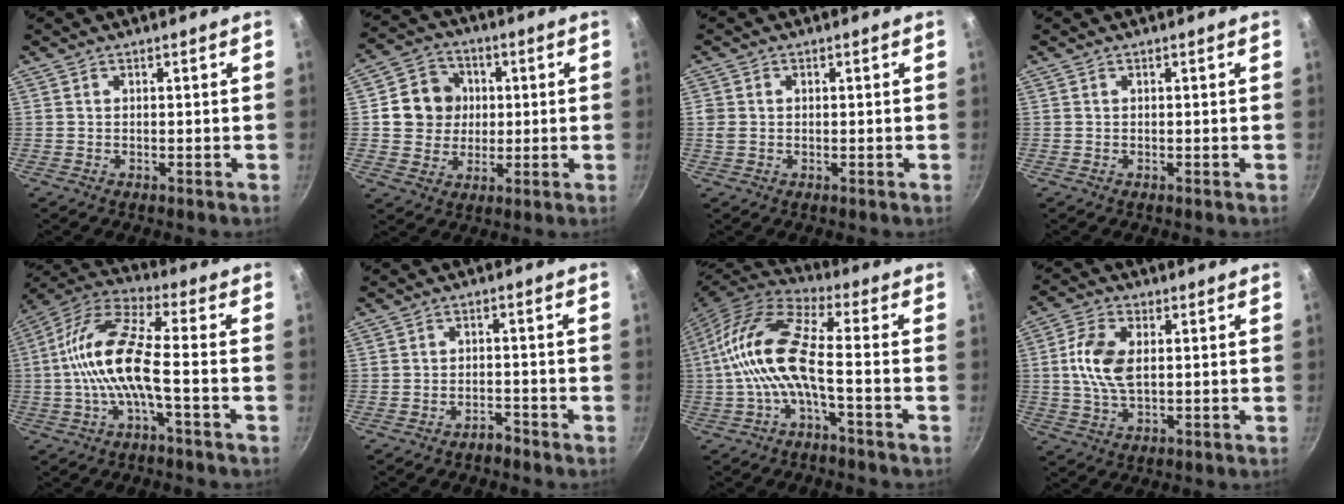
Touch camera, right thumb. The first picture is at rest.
{"total": 10.2, "force": [1.3, 9.4, 3.8], "torque": [-0.027, 0.012, 0.017]}
{"total": 2.2, "force": [0.0, 1.9, 1.2], "torque": [-0.023, 0.003, 0.001]}
{"total": 0.0}
{"total": 14.2, "force": [-2.4, 4.3, 13.3], "torque": [-0.272, 0.039, -0.063]}
{"total": 2.4, "force": [-2.1, 0.9, 0.6], "torque": [0.003, 0.028, -0.029]}
{"total": 14.2, "force": [-2.4, 4.8, 13.2], "torque": [-0.280, 0.040, -0.062]}
{"total": 9.1, "force": [1.0, 5.0, 7.5], "torque": [-0.148, 0.009, 0.017]}